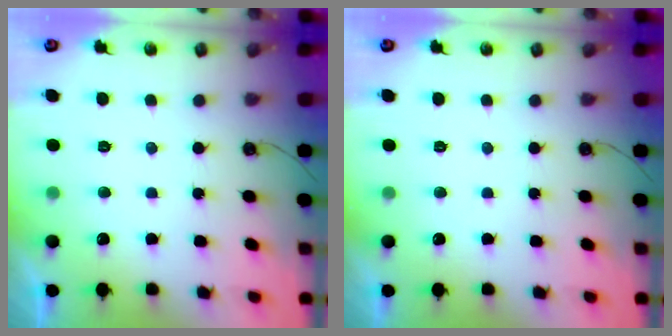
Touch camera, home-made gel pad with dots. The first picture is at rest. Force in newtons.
{"total": 0.7, "press": 0.4, "slide": 0.7}